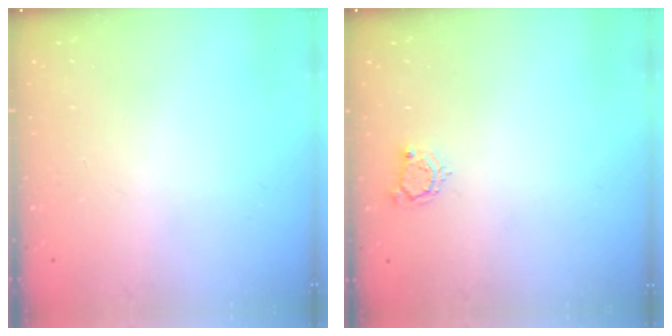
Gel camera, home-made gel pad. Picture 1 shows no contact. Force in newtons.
{"total": 4.0, "press": 4.0, "slide": 0.5}